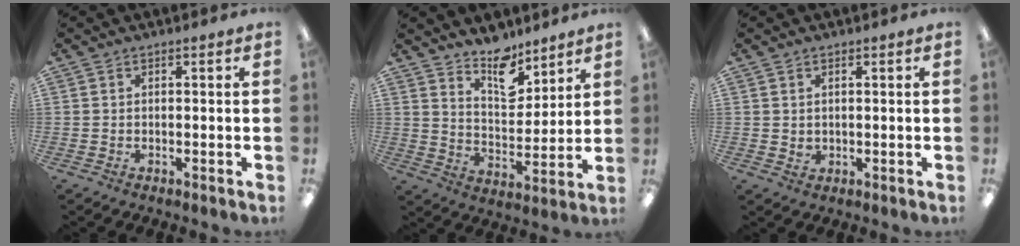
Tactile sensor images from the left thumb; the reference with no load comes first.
{"total": 11.4, "force": [9.1, 5.1, 4.5], "torque": [-0.053, -0.066, 0.164]}
{"total": 1.6, "force": [1.0, 1.2, 0.4], "torque": [-0.001, -0.002, 0.017]}